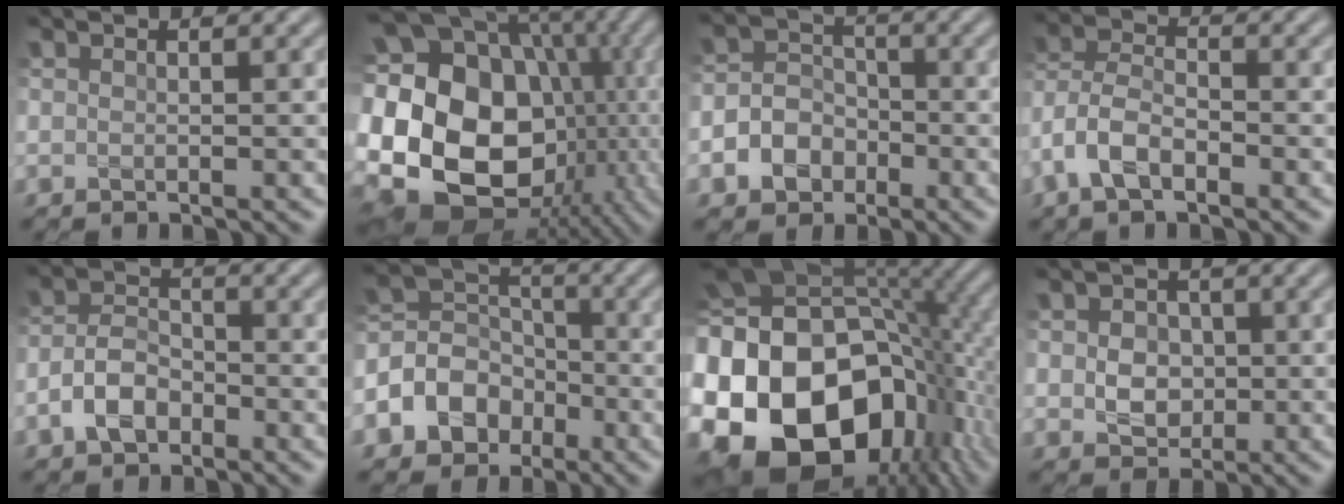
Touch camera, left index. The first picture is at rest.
{"total": 23.3, "force": [-0.9, 18.0, 14.8], "torque": [-0.281, 0.019, -0.030]}
{"total": 4.1, "force": [-1.6, 3.3, 1.7], "torque": [-0.018, 0.002, -0.038]}
{"total": 4.3, "force": [-2.2, 2.2, 2.9], "torque": [-0.062, 0.006, -0.055]}
{"total": 3.6, "force": [-1.8, 2.3, 2.0], "torque": [-0.037, 0.007, -0.043]}
{"total": 6.5, "force": [-2.9, 5.2, 2.5], "torque": [-0.036, 0.007, -0.077]}
{"total": 21.2, "force": [-5.4, 14.6, 14.4], "torque": [-0.284, -0.039, -0.077]}
{"total": 3.1, "force": [0.1, 2.6, 1.8], "torque": [-0.031, -0.003, -0.001]}